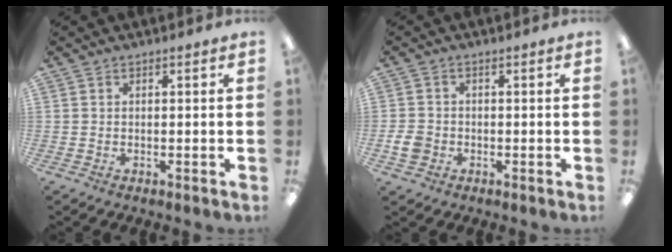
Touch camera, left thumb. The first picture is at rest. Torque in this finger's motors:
{"motor_torque": [-0.56, 0.62, 0.21, -0.12, 0.00]}